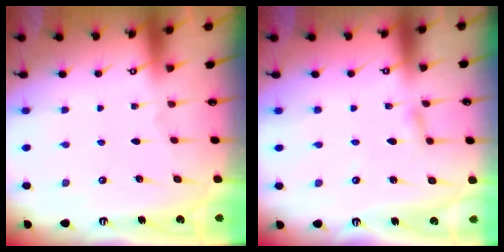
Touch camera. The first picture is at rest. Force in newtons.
{"total": 2.4, "press": 2.4, "slide": 0.3}